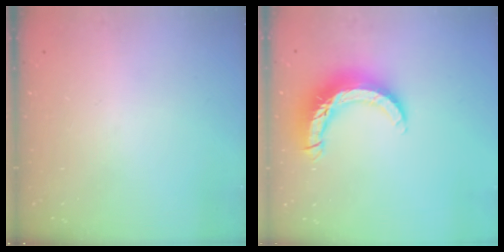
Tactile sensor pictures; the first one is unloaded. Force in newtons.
{"total": 13.1, "press": 13.0, "slide": 1.3}